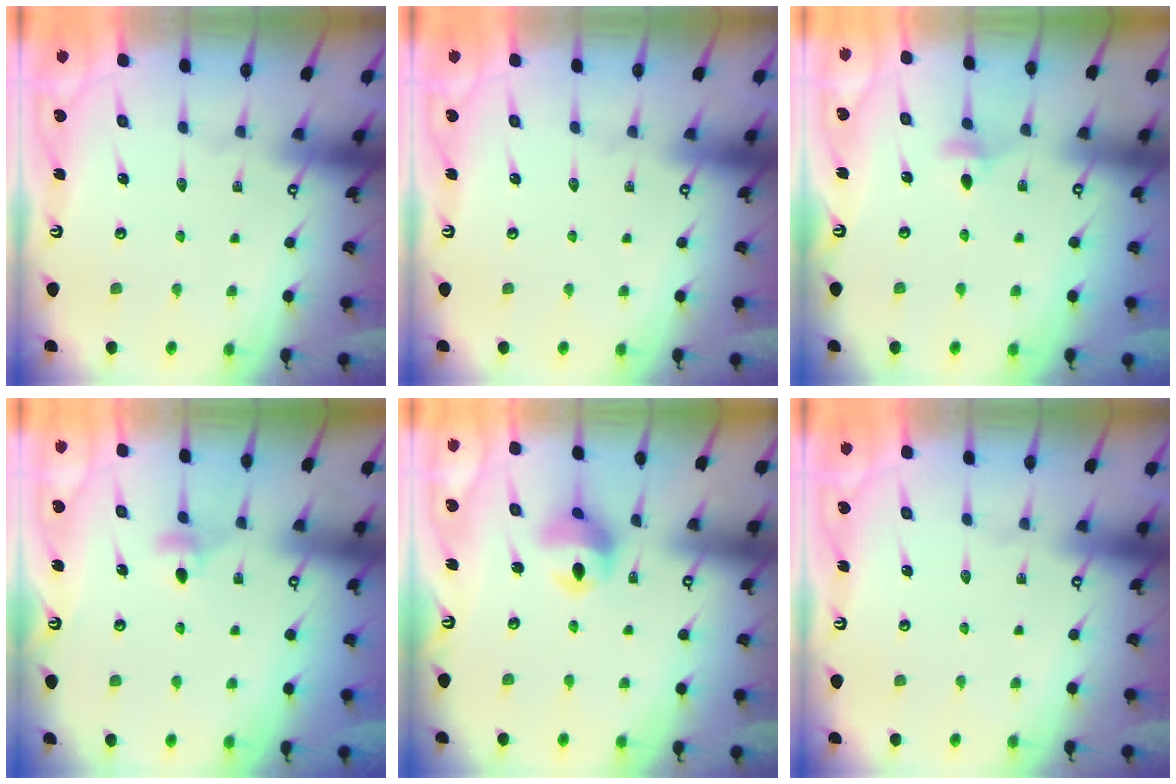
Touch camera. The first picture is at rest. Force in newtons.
{"total": 0.0}
{"total": 3.8, "press": 3.7, "slide": 0.8}
{"total": 4.2, "press": 4.2, "slide": 0.5}
{"total": 10.1, "press": 10.0, "slide": 1.3}
{"total": 0.0}